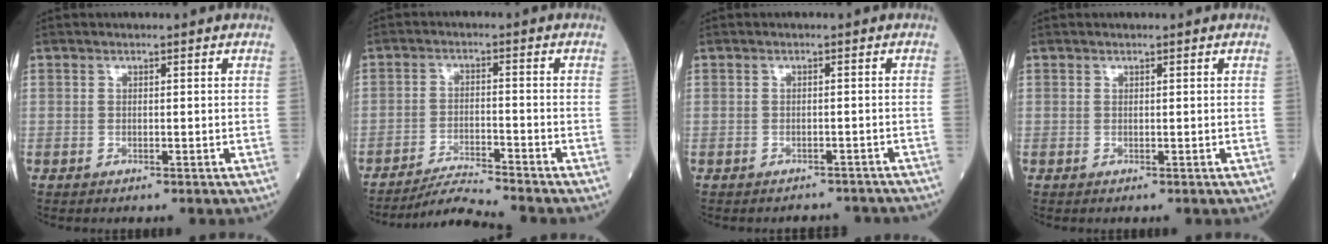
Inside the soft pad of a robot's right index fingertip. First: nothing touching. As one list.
[{"total": 5.4, "force": [-5.1, -1.8, 0.4], "torque": [-0.013, -0.014, -0.092]}, {"total": 4.4, "force": [-4.1, 1.5, 0.1], "torque": [0.005, 0.003, -0.045]}, {"total": 0.0}]